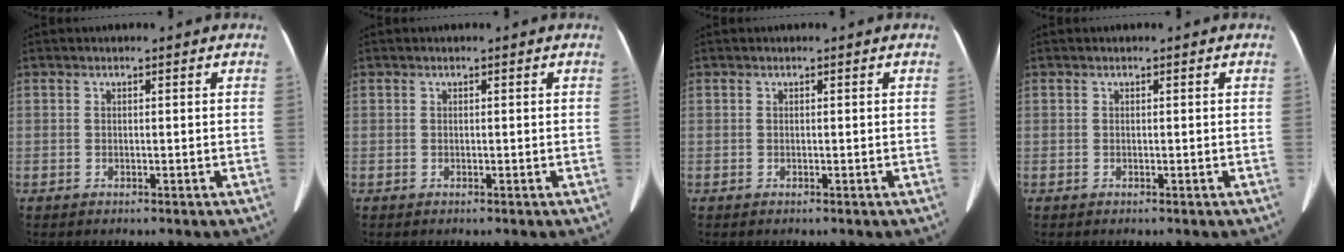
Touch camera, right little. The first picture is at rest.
{"total": 0.0}
{"total": 0.0}
{"total": 0.0}